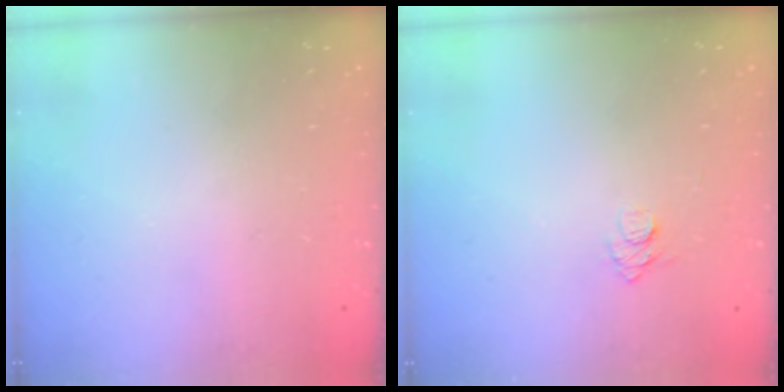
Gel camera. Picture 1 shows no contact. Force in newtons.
{"total": 6.4, "press": 6.4, "slide": 0.7}